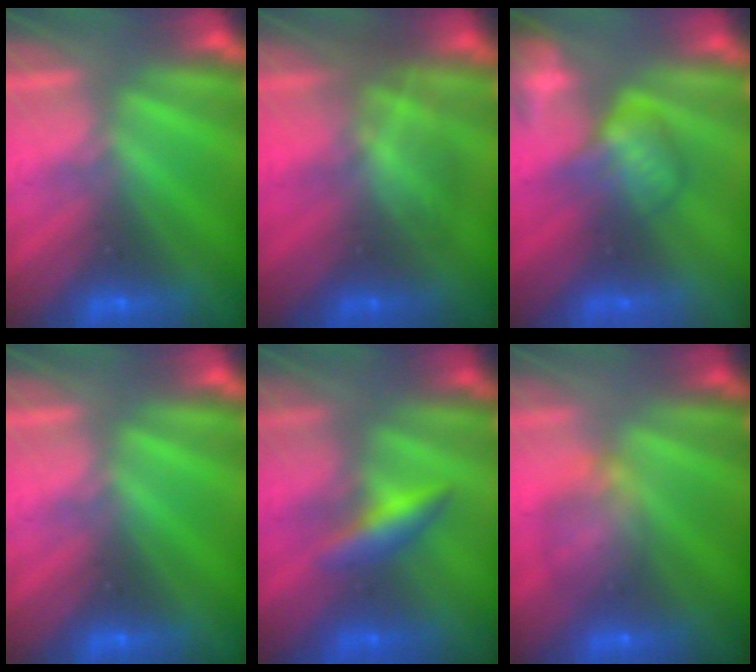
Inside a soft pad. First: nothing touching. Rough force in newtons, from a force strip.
{"total": 2.8}
{"total": 3.9}
{"total": 0.0}
{"total": 2.5}
{"total": 9.2}